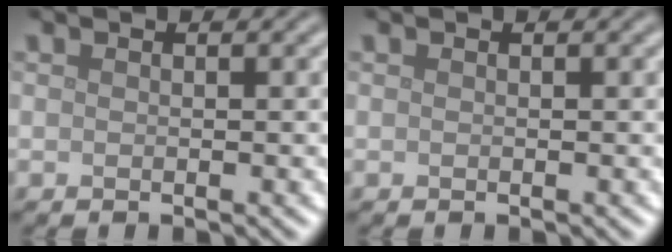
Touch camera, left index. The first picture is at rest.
{"total": 0.0}